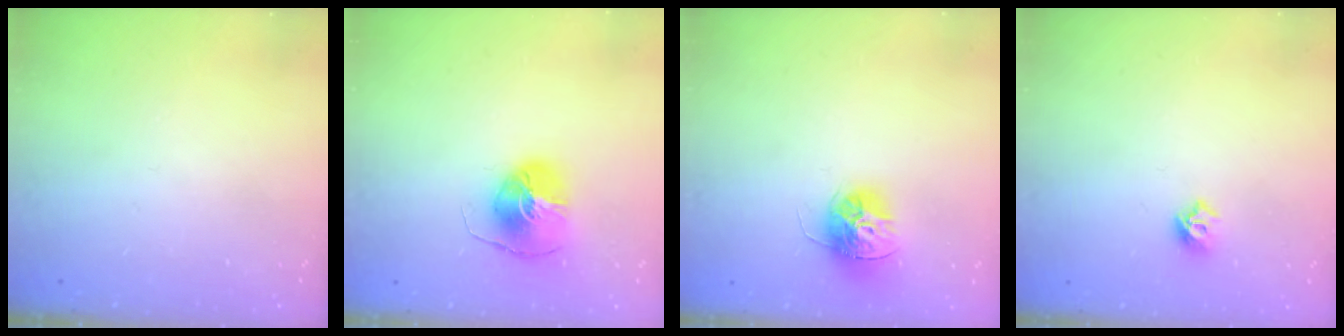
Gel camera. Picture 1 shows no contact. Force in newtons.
{"total": 8.2, "press": 8.1, "slide": 1.0}
{"total": 12.2, "press": 12.2, "slide": 0.4}
{"total": 5.4, "press": 5.3, "slide": 1.0}